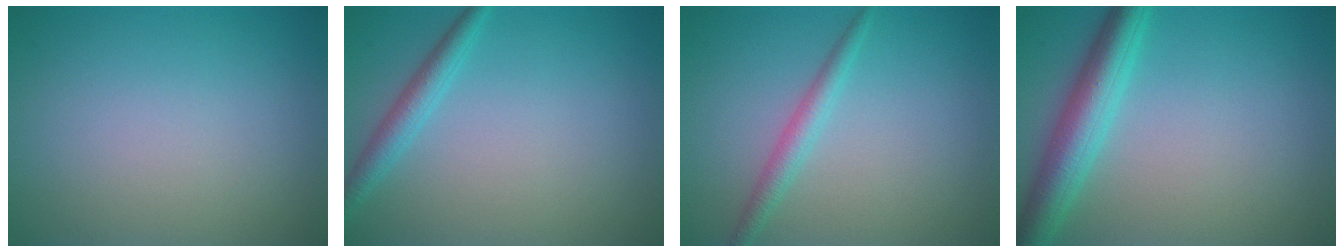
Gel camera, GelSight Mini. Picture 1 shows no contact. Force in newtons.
{"total": 2.2, "press": 2.2, "slide": 0.1}
{"total": 2.0, "press": 2.0, "slide": 0.1}
{"total": 5.1, "press": 5.1, "slide": 0.1}